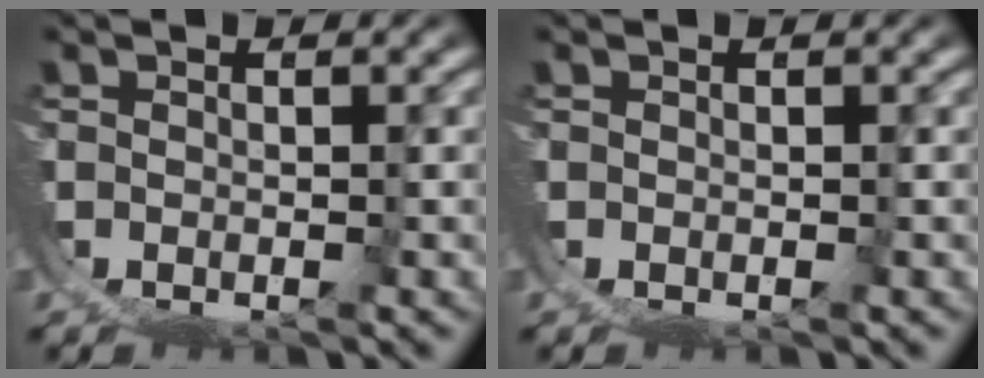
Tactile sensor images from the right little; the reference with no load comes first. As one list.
[{"total": 0.0}]